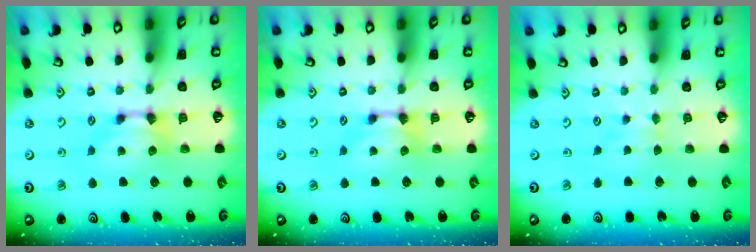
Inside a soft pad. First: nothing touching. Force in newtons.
{"total": 0.0}
{"total": 2.2, "press": 2.2, "slide": 0.5}